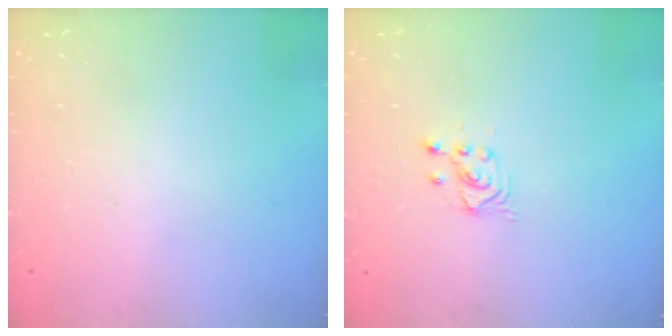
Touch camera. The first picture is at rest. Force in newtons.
{"total": 2.7, "press": 2.7, "slide": 0.2}